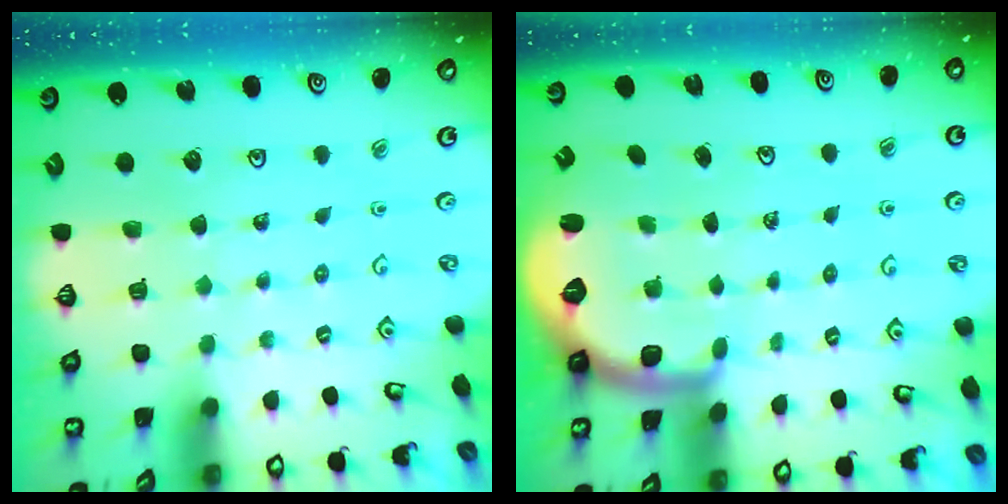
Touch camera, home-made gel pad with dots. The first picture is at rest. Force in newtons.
{"total": 1.9, "press": 1.8, "slide": 0.5}